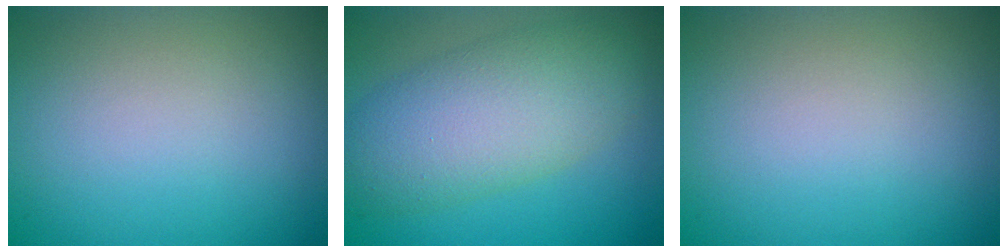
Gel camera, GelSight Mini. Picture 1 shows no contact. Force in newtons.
{"total": 7.3, "press": 7.3, "slide": 0.4}
{"total": 0.0}